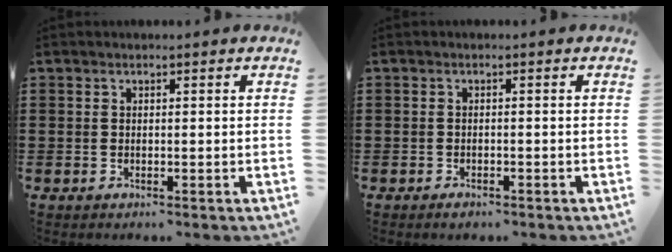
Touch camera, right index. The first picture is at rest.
{"total": 0.8, "force": [-0.8, 0.2, 0.2], "torque": [-0.005, -0.003, -0.015]}